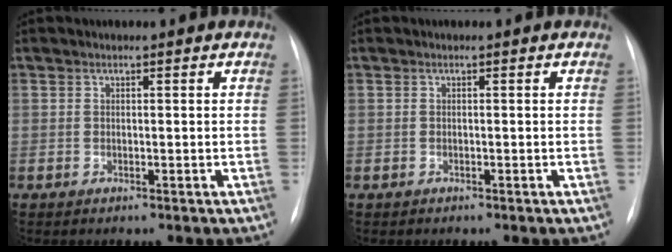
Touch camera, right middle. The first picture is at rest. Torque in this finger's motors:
{"motor_torque": [-0.09, 0.13, -0.03, 0.01]}